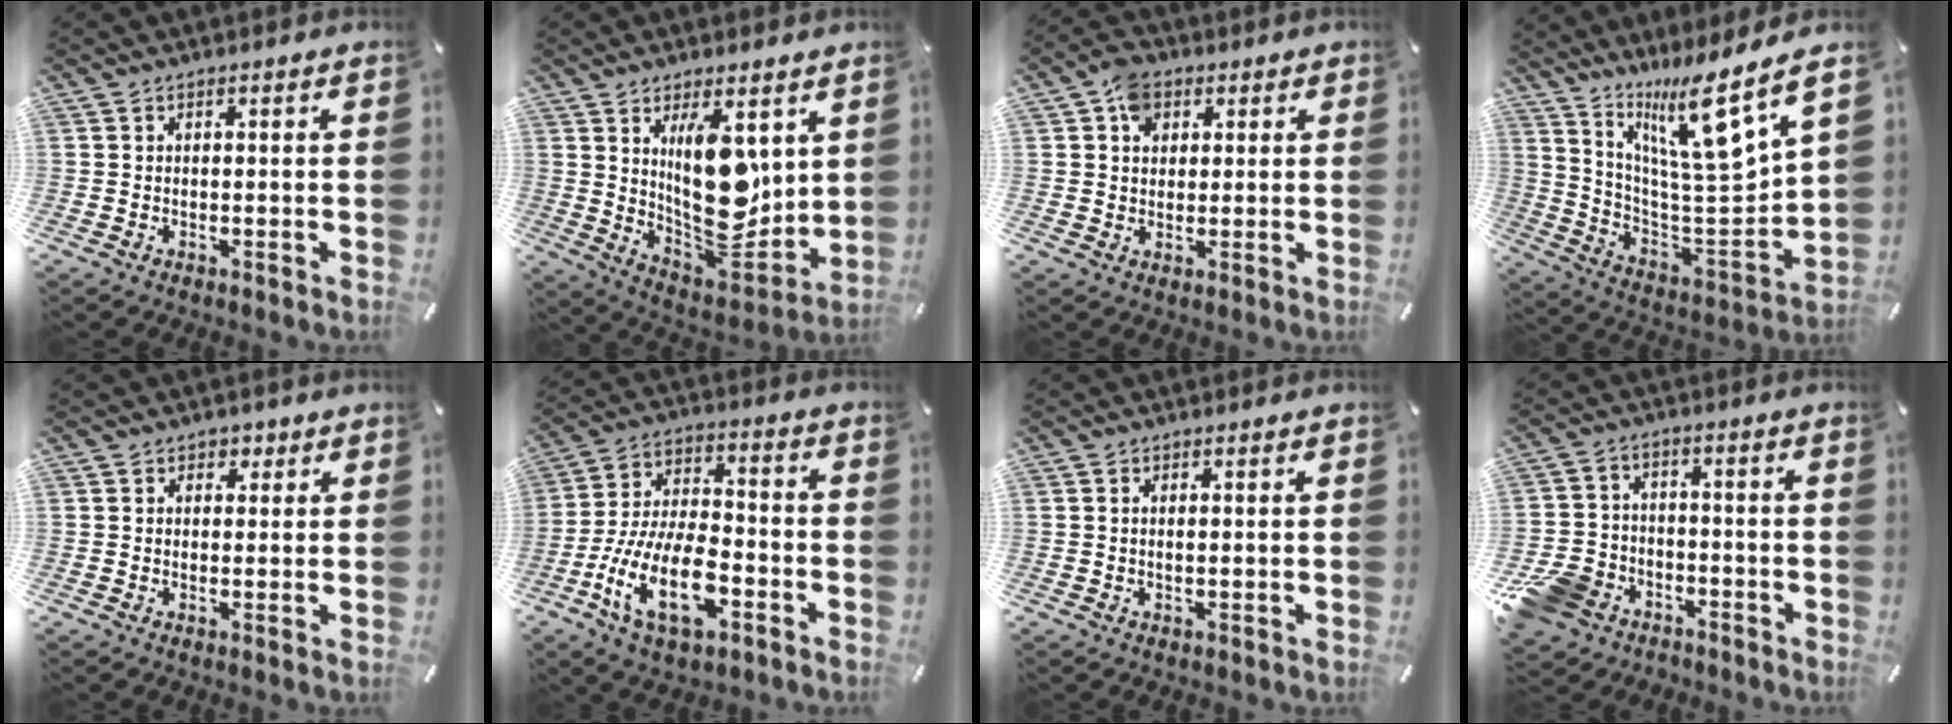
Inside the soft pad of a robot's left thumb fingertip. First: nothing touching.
{"total": 17.4, "force": [5.2, 8.7, 14.1], "torque": [-0.237, -0.056, 0.090]}
{"total": 6.2, "force": [2.2, 5.0, 2.8], "torque": [-0.040, 0.004, 0.040]}
{"total": 15.2, "force": [11.8, 1.2, 9.5], "torque": [-0.164, -0.112, 0.187]}
{"total": 2.0, "force": [0.9, 1.8, 0.3], "torque": [0.015, -0.002, 0.008]}
{"total": 17.5, "force": [-7.7, 9.0, 12.9], "torque": [-0.264, 0.031, -0.130]}
{"total": 1.0, "force": [0.1, 0.1, 1.0], "torque": [-0.019, -0.003, 0.001]}
{"total": 10.0, "force": [-6.2, 7.3, 2.9], "torque": [-0.067, 0.050, -0.115]}